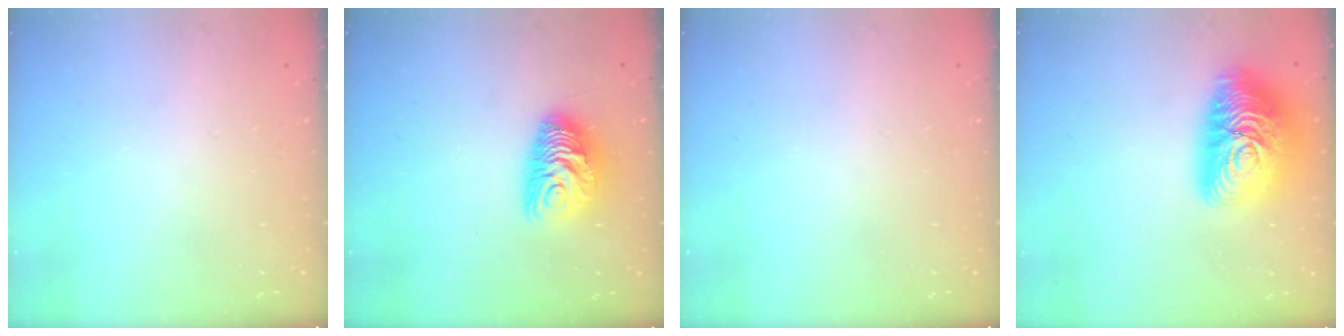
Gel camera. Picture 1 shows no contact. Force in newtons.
{"total": 10.2, "press": 10.2, "slide": 0.6}
{"total": 0.0}
{"total": 20.7, "press": 20.7, "slide": 1.1}